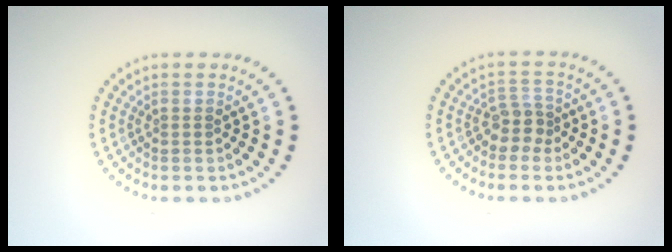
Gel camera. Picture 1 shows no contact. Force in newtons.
{"total": 2.2, "press": 1.7, "slide": 1.4}